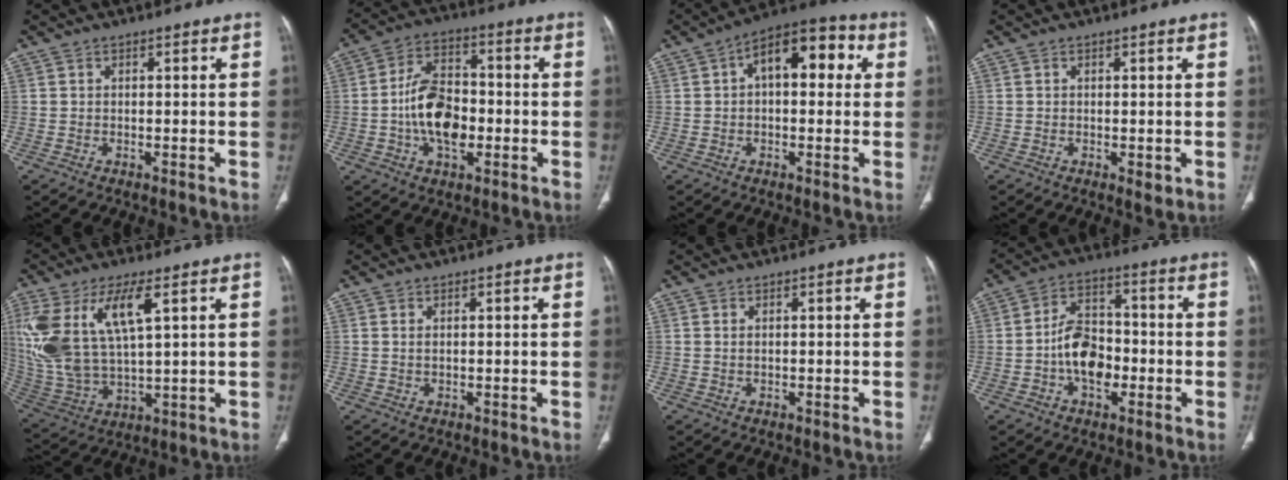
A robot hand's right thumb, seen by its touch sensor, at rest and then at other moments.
{"total": 12.8, "force": [-2.1, 7.8, 10.0], "torque": [-0.159, 0.024, -0.042]}
{"total": 12.5, "force": [2.6, 6.7, 10.2], "torque": [-0.119, 0.035, 0.028]}
{"total": 1.4, "force": [-0.3, 0.7, 1.2], "torque": [-0.014, -0.004, -0.001]}
{"total": 18.0, "force": [6.3, 7.3, 15.3], "torque": [-0.337, -0.017, 0.134]}
{"total": 0.8, "force": [0.3, 0.4, 0.7], "torque": [-0.018, 0.002, 0.010]}
{"total": 0.5, "force": [0.2, 0.2, 0.4], "torque": [-0.013, 0.002, 0.006]}
{"total": 10.3, "force": [-2.4, 6.7, 7.4], "torque": [-0.103, 0.029, -0.049]}